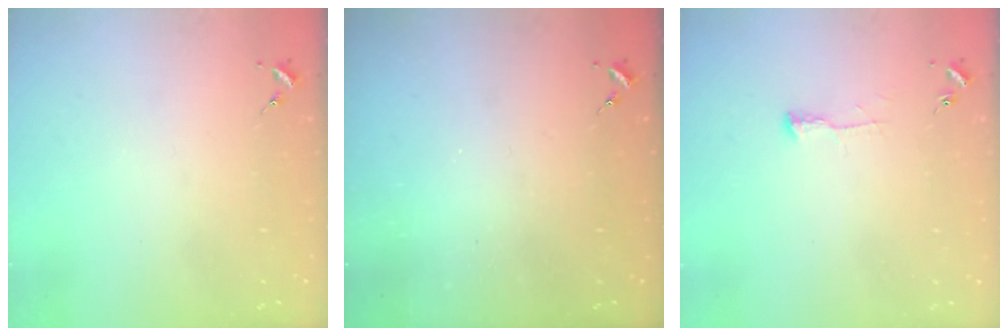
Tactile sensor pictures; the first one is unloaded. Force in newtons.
{"total": 0.0}
{"total": 5.5, "press": 5.5, "slide": 0.5}